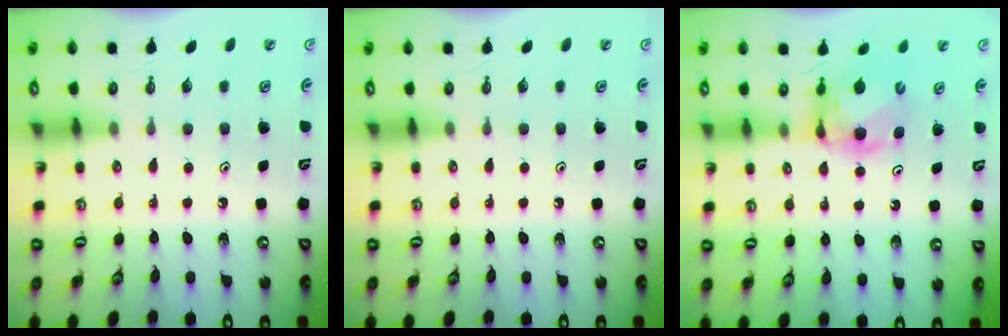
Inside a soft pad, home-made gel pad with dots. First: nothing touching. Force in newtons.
{"total": 0.0}
{"total": 6.1, "press": 6.1, "slide": 0.3}